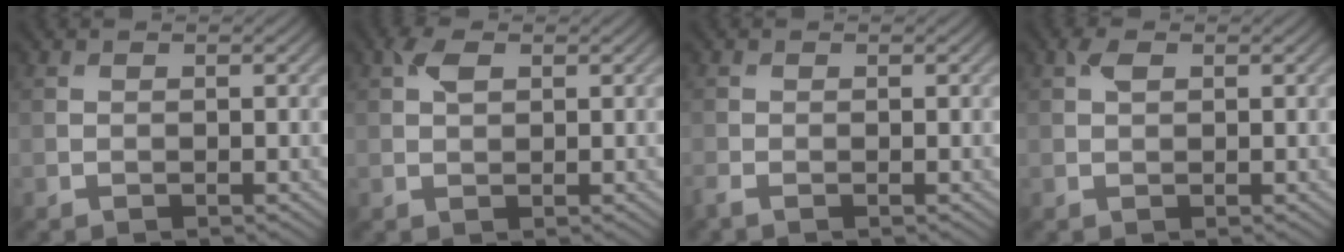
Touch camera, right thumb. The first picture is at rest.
{"total": 2.4, "force": [1.0, 1.3, 1.7], "torque": [-0.039, 0.005, 0.016]}
{"total": 0.9, "force": [-0.7, 0.1, 0.6], "torque": [-0.018, -0.002, -0.019]}
{"total": 1.5, "force": [0.6, 0.8, 1.1], "torque": [-0.024, 0.004, 0.010]}